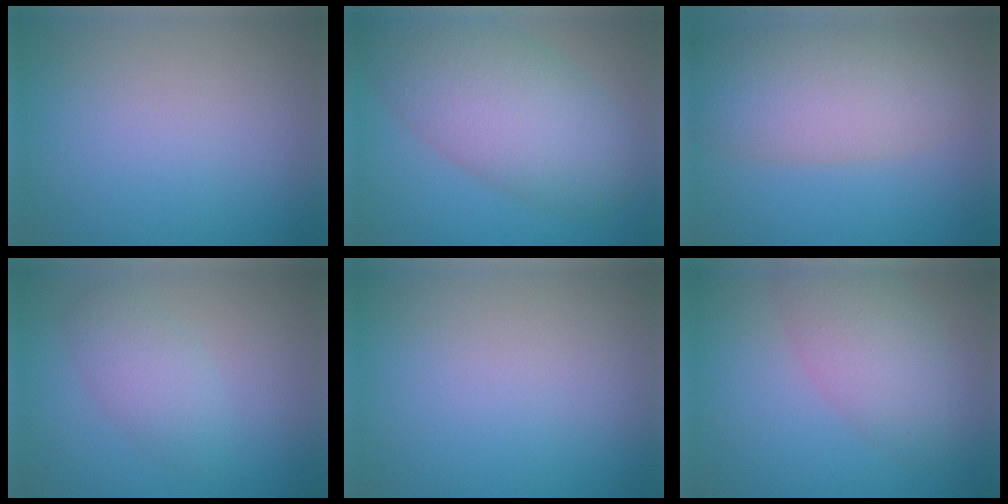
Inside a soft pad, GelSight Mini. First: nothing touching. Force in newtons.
{"total": 9.0, "press": 9.0, "slide": 0.4}
{"total": 7.7, "press": 7.7, "slide": 0.6}
{"total": 2.9, "press": 2.9, "slide": 0.2}
{"total": 0.0}
{"total": 4.9, "press": 4.9, "slide": 0.3}